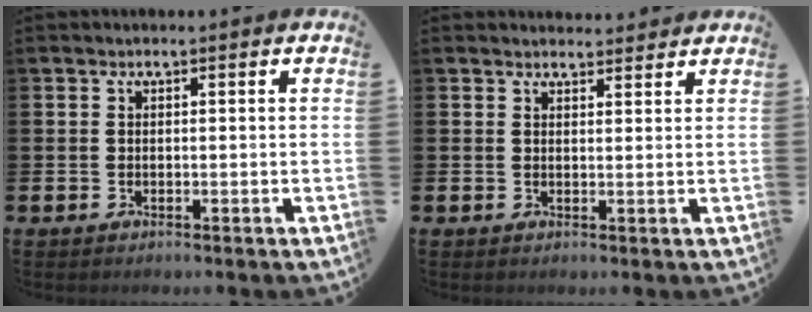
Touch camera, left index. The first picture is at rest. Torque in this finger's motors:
{"motor_torque": [0.90, -1.20, 0.05, 0.01]}